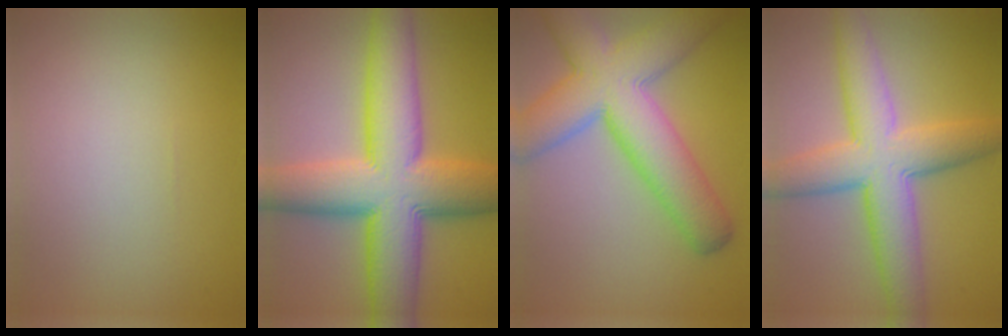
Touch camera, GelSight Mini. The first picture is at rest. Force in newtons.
{"total": 13.3, "press": 13.3, "slide": 0.6}
{"total": 10.1, "press": 10.1, "slide": 0.5}
{"total": 8.6, "press": 8.6, "slide": 0.3}